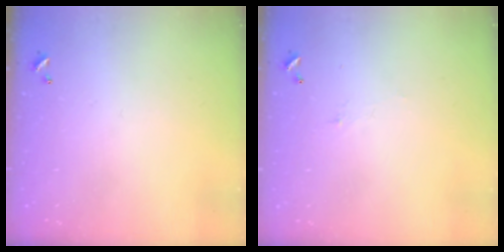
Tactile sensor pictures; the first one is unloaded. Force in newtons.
{"total": 1.5, "press": 1.3, "slide": 0.6}